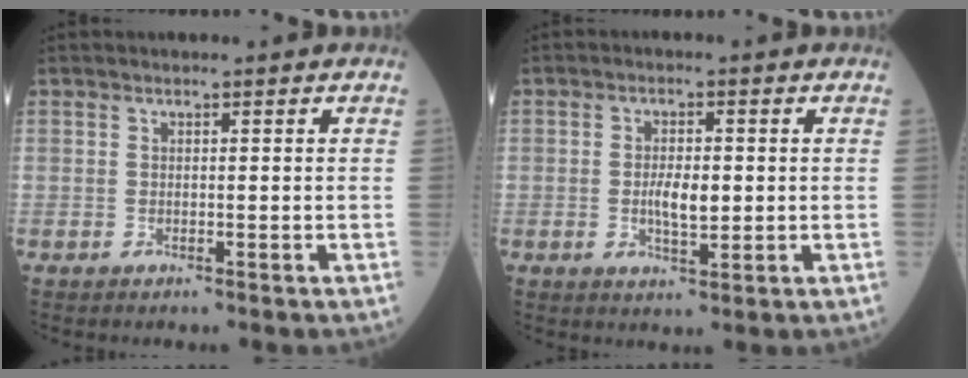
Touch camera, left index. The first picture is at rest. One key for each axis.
{"total": 4.2, "fx": -0.1, "fy": 1.5, "fz": 4.0, "tx": -0.077, "ty": -0.004, "tz": -0.001}